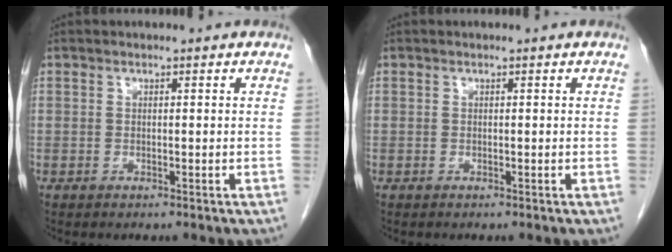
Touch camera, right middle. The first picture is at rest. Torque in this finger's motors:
{"motor_torque": [0.02, -0.11, -0.05, 0.00]}